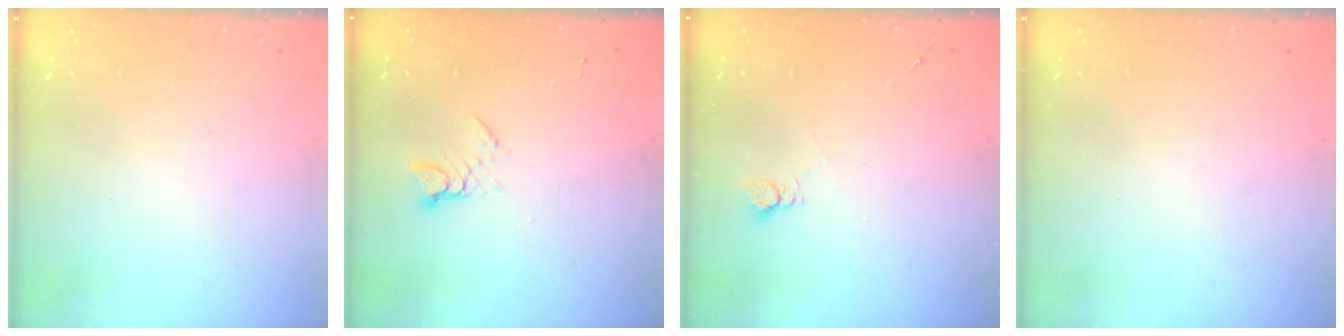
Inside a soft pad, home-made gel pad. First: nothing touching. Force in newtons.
{"total": 3.7, "press": 3.7, "slide": 0.4}
{"total": 2.6, "press": 2.6, "slide": 0.4}
{"total": 0.0}